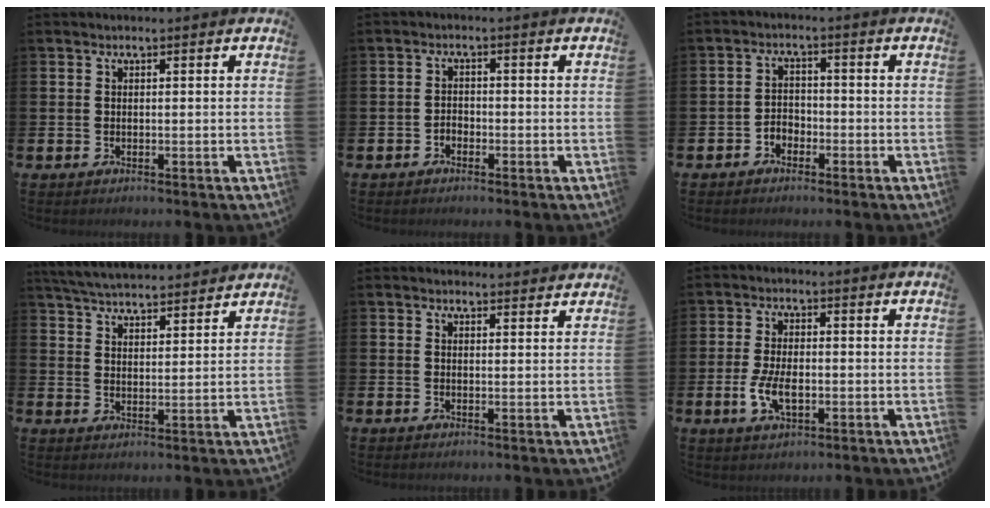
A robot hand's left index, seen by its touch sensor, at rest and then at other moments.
{"total": 1.3, "force": [-1.0, 0.8, 0.2], "torque": [-0.011, 0.006, -0.020]}
{"total": 2.3, "force": [-1.9, 1.3, 0.2], "torque": [-0.015, 0.009, -0.043]}
{"total": 5.2, "force": [5.1, 0.3, 0.4], "torque": [-0.028, -0.031, 0.092]}
{"total": 1.6, "force": [1.5, 0.4, -0.1], "torque": [0.011, -0.007, 0.026]}
{"total": 4.8, "force": [-1.0, 2.5, 3.9], "torque": [-0.079, 0.000, -0.021]}